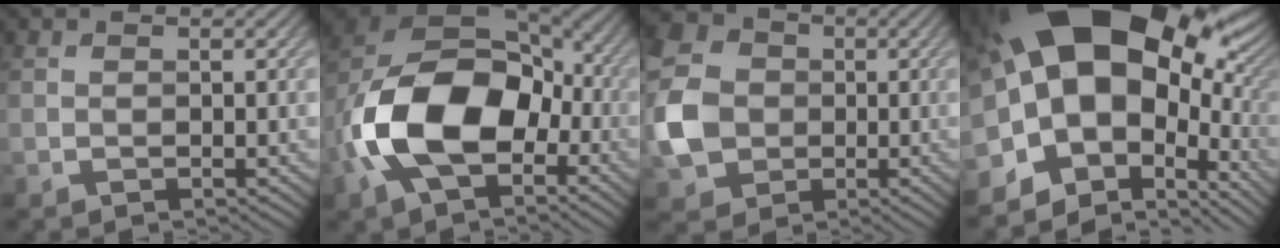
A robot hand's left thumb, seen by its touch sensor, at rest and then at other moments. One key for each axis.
{"total": 16.1, "fx": -3.9, "fy": 10.1, "fz": 11.9, "tx": -0.246, "ty": -0.013, "tz": -0.080}
{"total": 8.4, "fx": -0.7, "fy": 7.3, "fz": 4.1, "tx": -0.114, "ty": 0.001, "tz": -0.022}
{"total": 19.6, "fx": 3.7, "fy": 11.7, "fz": 15.3, "tx": -0.232, "ty": -0.020, "tz": 0.100}